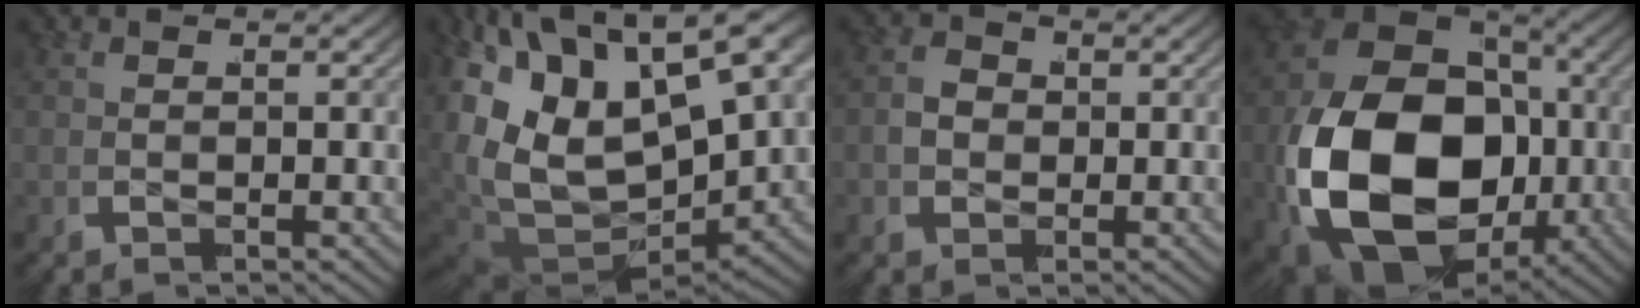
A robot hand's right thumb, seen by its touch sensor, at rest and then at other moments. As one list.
[{"total": 14.8, "force": [-0.3, 9.3, 11.5], "torque": [-0.243, -0.037, 0.011]}, {"total": 3.6, "force": [-0.3, 3.1, 1.9], "torque": [-0.044, -0.009, -0.003]}, {"total": 24.5, "force": [-4.1, 16.2, 18.0], "torque": [-0.402, -0.070, -0.036]}]